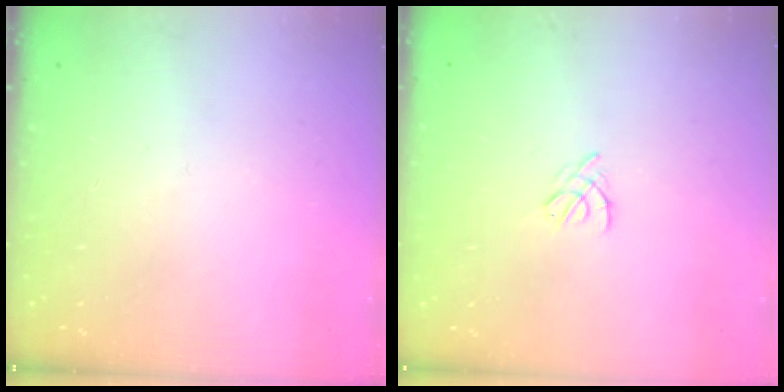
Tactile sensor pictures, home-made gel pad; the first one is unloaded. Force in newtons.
{"total": 2.0, "press": 1.9, "slide": 0.5}